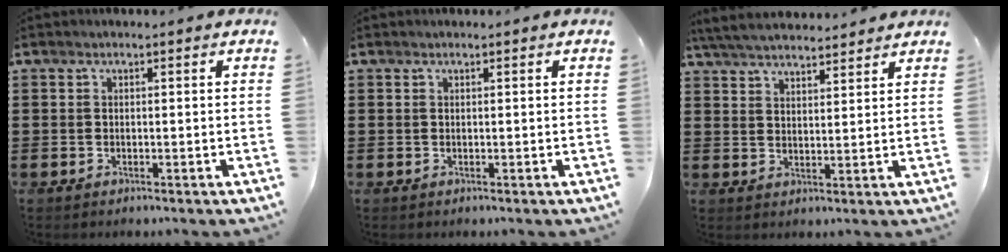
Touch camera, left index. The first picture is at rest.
{"total": 0.0}
{"total": 4.9, "force": [4.7, 0.4, 1.3], "torque": [-0.039, -0.012, 0.086]}